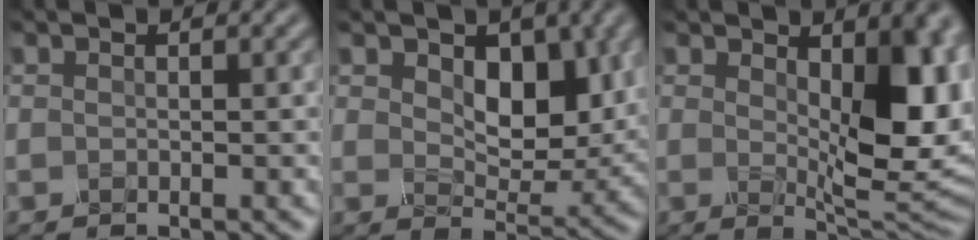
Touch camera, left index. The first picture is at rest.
{"total": 6.2, "force": [1.6, 3.9, 4.5], "torque": [-0.072, -0.017, 0.021]}
{"total": 9.8, "force": [1.3, 4.8, 8.4], "torque": [-0.109, -0.010, 0.024]}